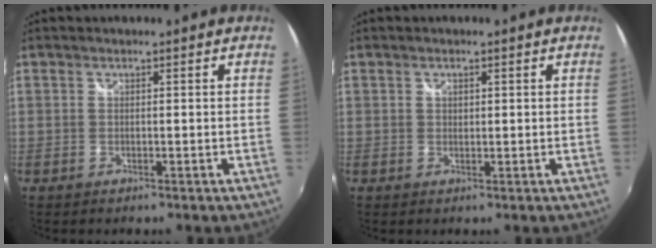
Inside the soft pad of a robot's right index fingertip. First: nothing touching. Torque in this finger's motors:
{"motor_torque": [0.08, 0.19, -0.03, 0.00]}